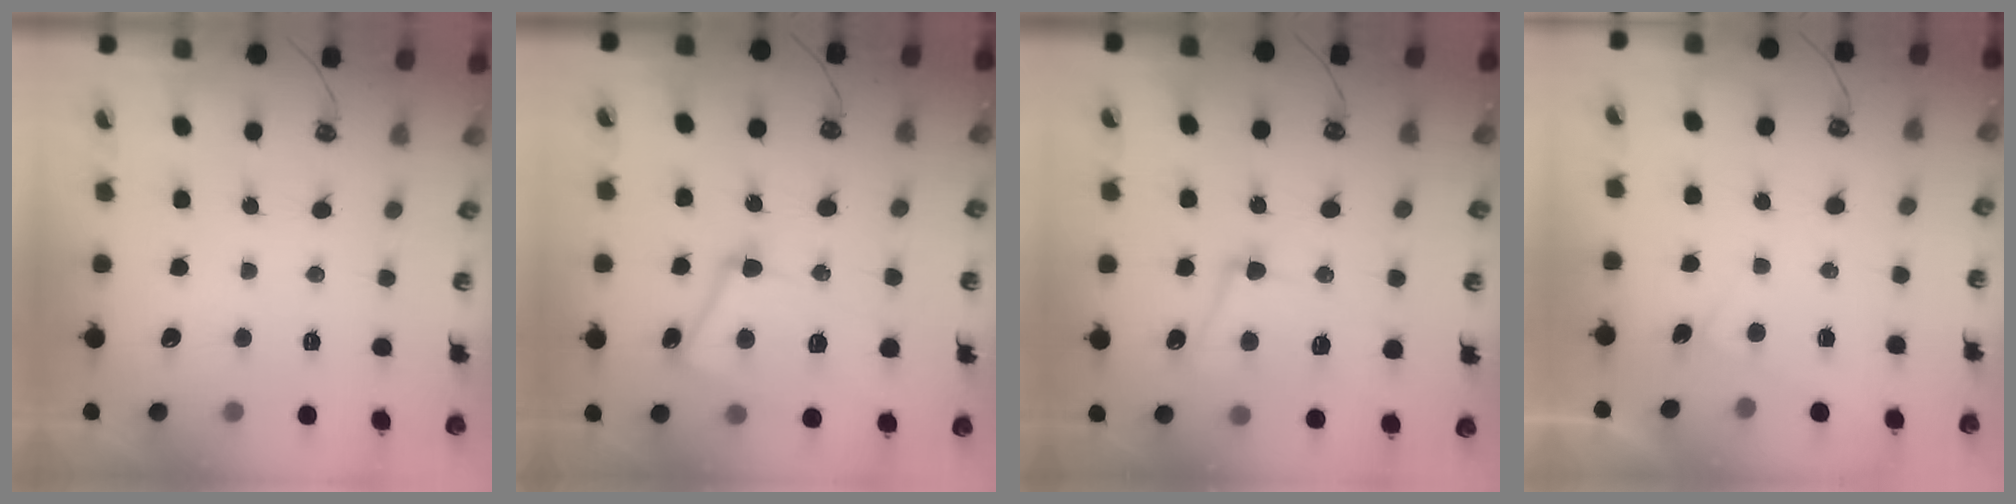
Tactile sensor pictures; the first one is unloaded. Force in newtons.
{"total": 10.4, "press": 10.3, "slide": 1.3}
{"total": 6.0, "press": 5.9, "slide": 1.2}
{"total": 2.2, "press": 2.2, "slide": 0.2}